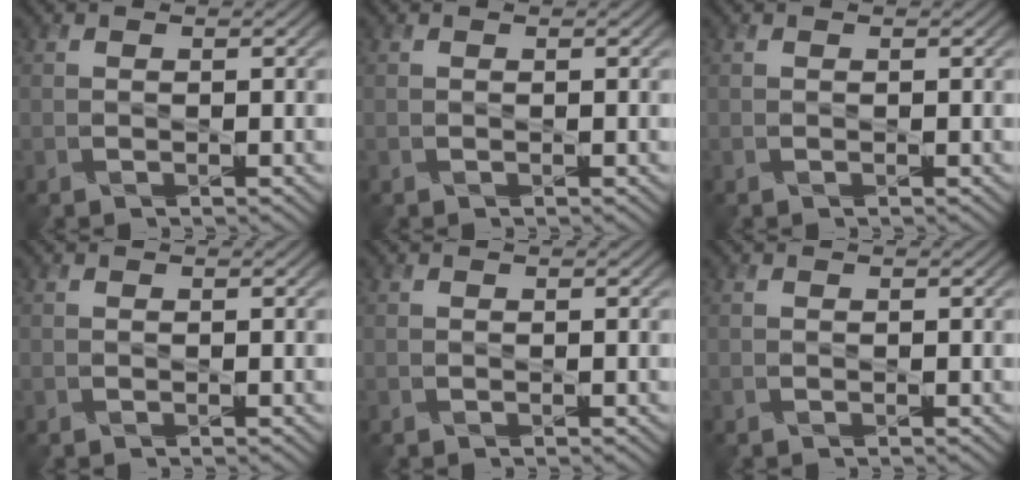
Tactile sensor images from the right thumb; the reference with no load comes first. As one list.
[{"total": 0.0}, {"total": 0.0}, {"total": 0.0}, {"total": 0.0}, {"total": 0.0}]